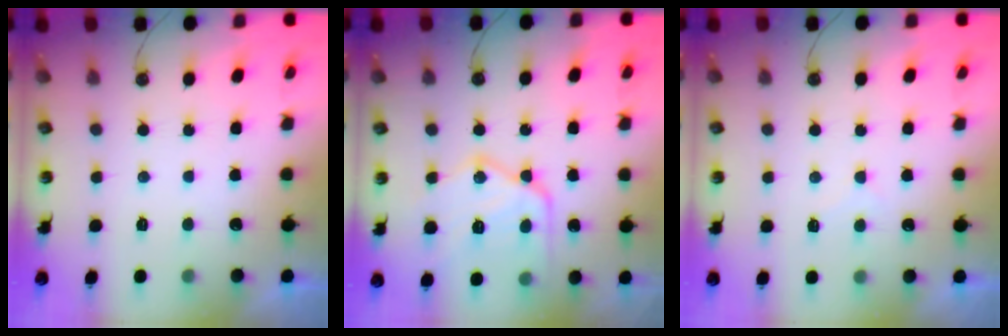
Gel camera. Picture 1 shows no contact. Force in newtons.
{"total": 18.3, "press": 18.2, "slide": 1.7}
{"total": 6.5, "press": 6.5, "slide": 0.7}